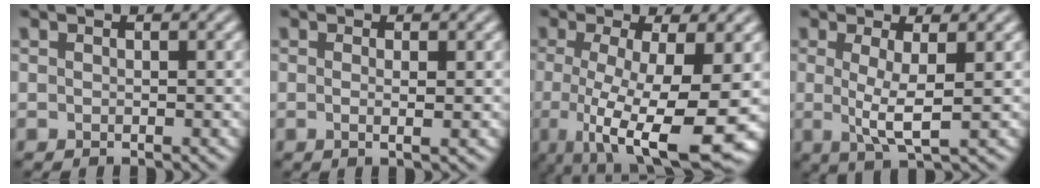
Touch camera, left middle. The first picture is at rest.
{"total": 1.2, "force": [-0.3, 0.1, 1.2], "torque": [-0.023, -0.001, 0.000]}
{"total": 12.0, "force": [-3.1, 3.2, 11.2], "torque": [-0.174, -0.026, -0.033]}
{"total": 3.6, "force": [-0.2, 0.6, 3.5], "torque": [-0.072, -0.009, 0.005]}